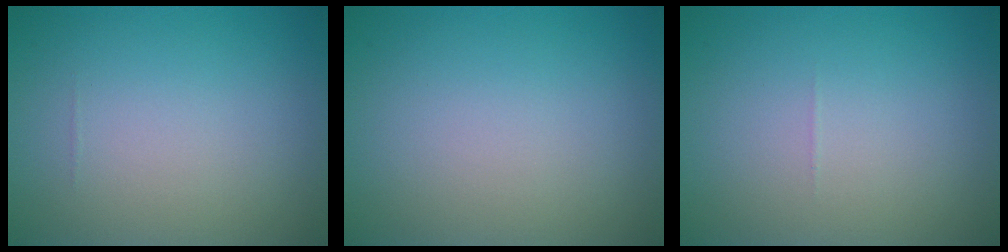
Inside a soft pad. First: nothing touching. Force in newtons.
{"total": 0.0}
{"total": 0.0}